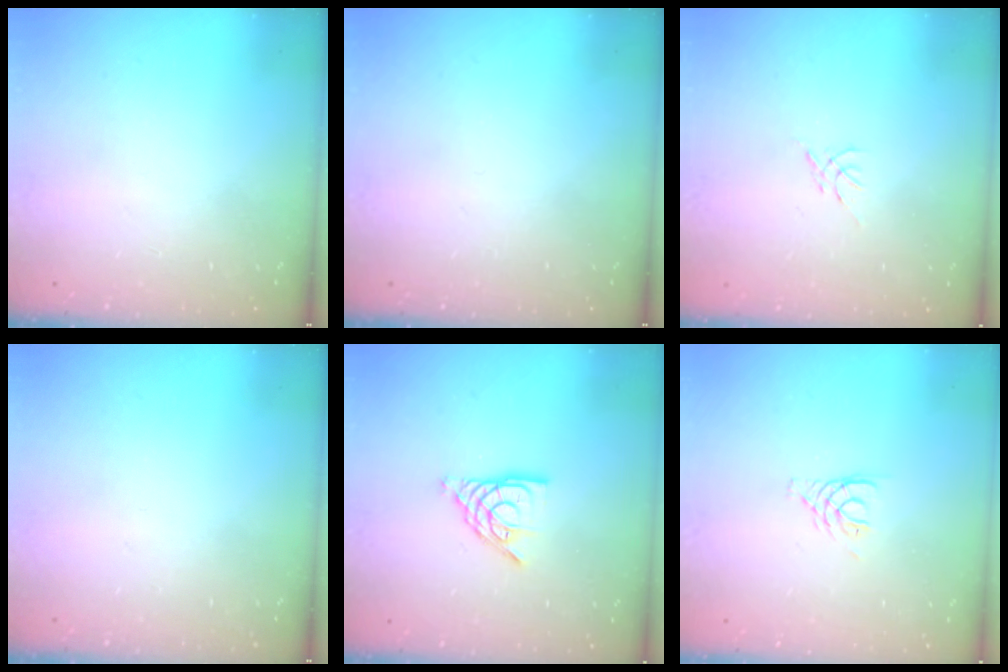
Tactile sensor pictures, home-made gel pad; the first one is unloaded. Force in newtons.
{"total": 0.0}
{"total": 0.0}
{"total": 0.0}
{"total": 9.0, "press": 8.9, "slide": 1.3}
{"total": 4.8, "press": 4.8, "slide": 0.5}